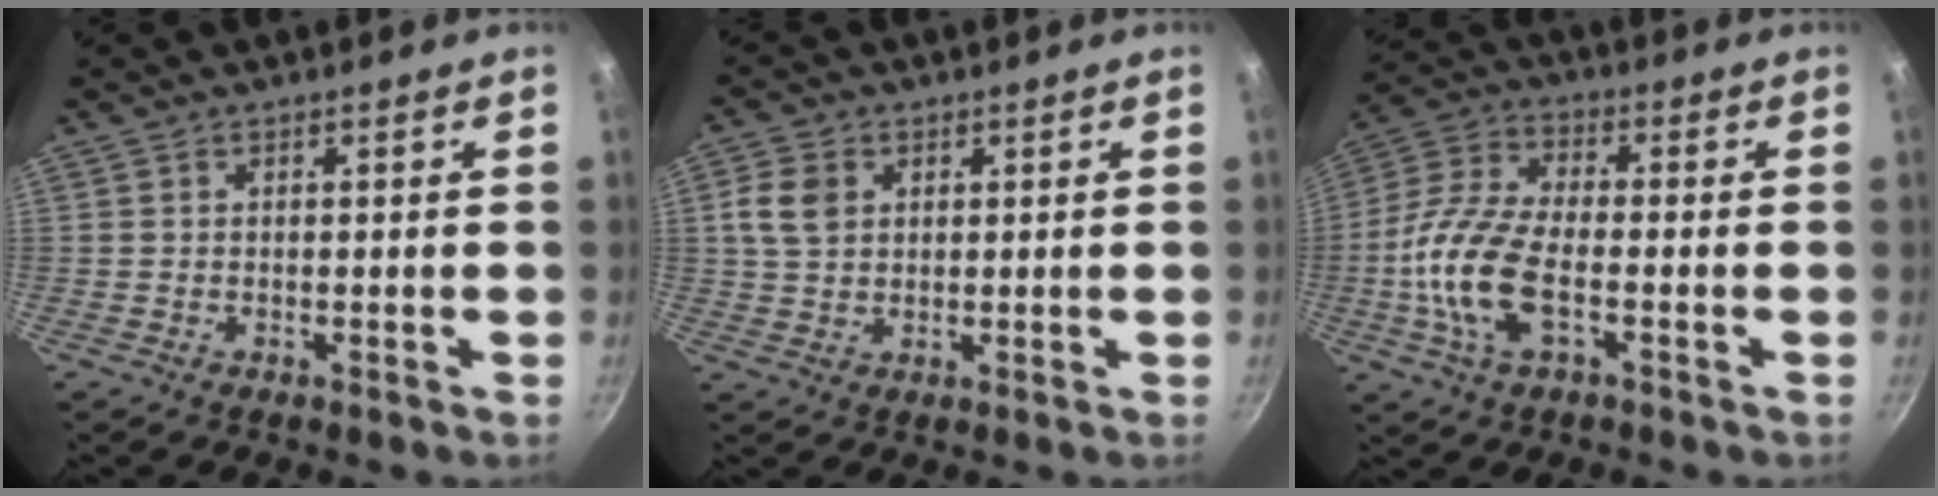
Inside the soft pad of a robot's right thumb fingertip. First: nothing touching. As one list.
[{"total": 5.8, "force": [1.6, 4.5, 3.4], "torque": [-0.054, 0.002, 0.029]}, {"total": 13.6, "force": [-3.2, 6.4, 11.7], "torque": [-0.239, 0.024, -0.078]}]